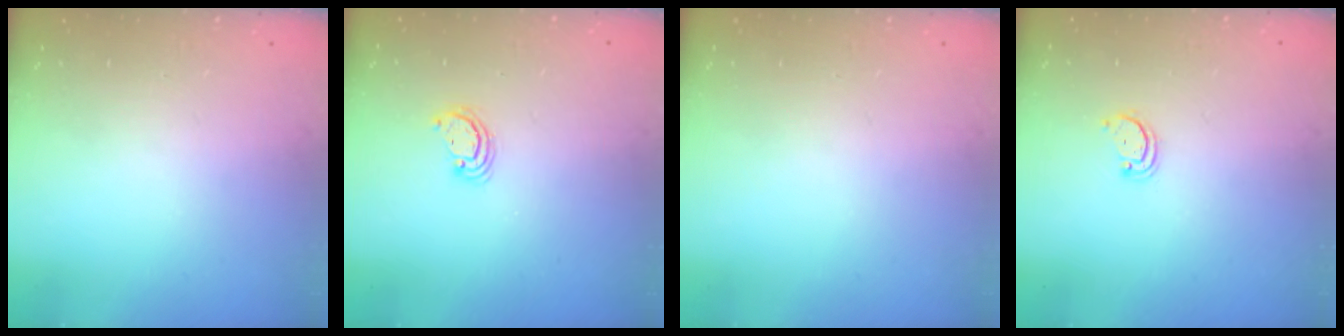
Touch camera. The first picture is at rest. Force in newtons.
{"total": 3.0, "press": 2.9, "slide": 0.3}
{"total": 0.0}
{"total": 2.2, "press": 2.2, "slide": 0.2}